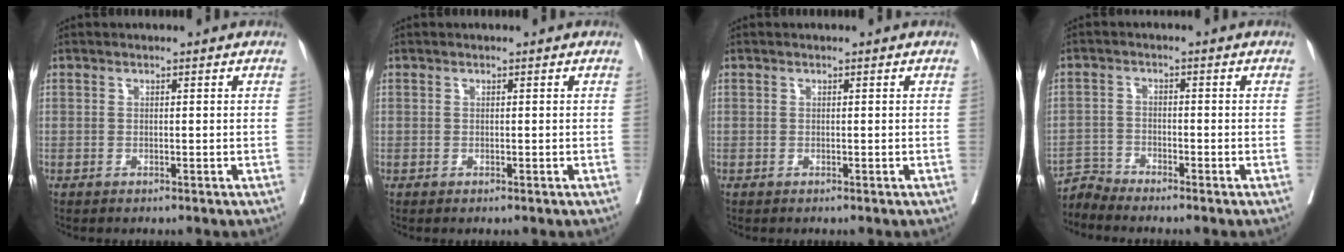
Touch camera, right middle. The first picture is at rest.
{"total": 0.0}
{"total": 0.0}
{"total": 2.9, "force": [-2.7, -0.6, -1.1], "torque": [0.025, -0.015, -0.052]}